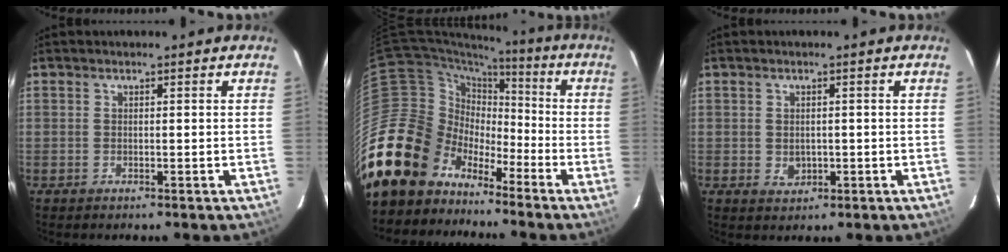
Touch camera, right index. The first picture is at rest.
{"total": 19.1, "force": [-12.0, 13.7, 5.7], "torque": [-0.140, 0.030, -0.212]}
{"total": 2.5, "force": [-0.2, 2.1, 1.3], "torque": [-0.021, 0.000, 0.001]}